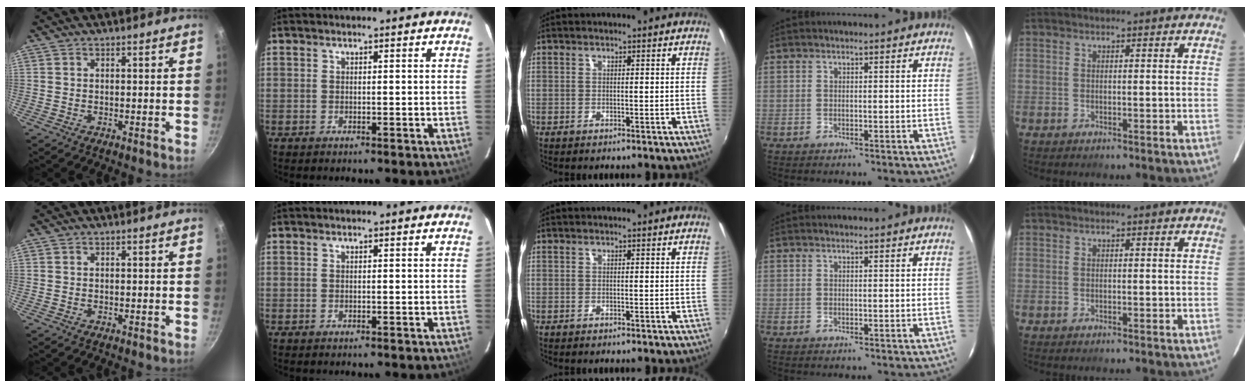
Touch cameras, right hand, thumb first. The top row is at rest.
{}